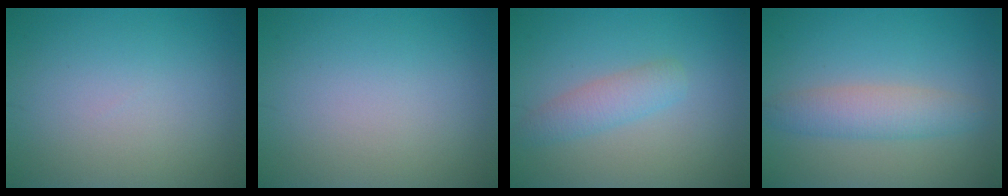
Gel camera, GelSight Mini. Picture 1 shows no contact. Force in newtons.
{"total": 0.0}
{"total": 2.5, "press": 2.5, "slide": 0.1}
{"total": 3.3, "press": 3.3, "slide": 0.0}